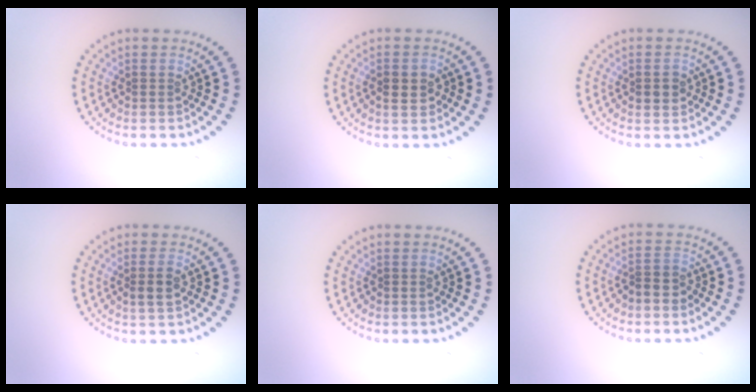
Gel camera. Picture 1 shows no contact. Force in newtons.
{"total": 1.6, "press": 1.6, "slide": 0.2}
{"total": 1.5, "press": 1.5, "slide": 0.1}
{"total": 1.7, "press": 1.6, "slide": 0.6}
{"total": 0.0}
{"total": 1.6, "press": 1.5, "slide": 0.7}